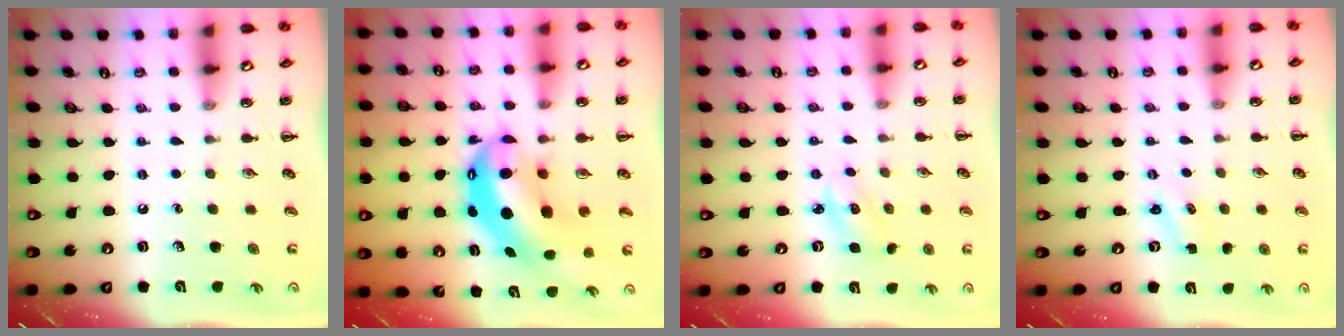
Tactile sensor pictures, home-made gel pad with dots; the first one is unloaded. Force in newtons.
{"total": 11.2, "press": 10.8, "slide": 2.7}
{"total": 2.8, "press": 2.7, "slide": 0.7}
{"total": 0.8, "press": 0.8, "slide": 0.3}